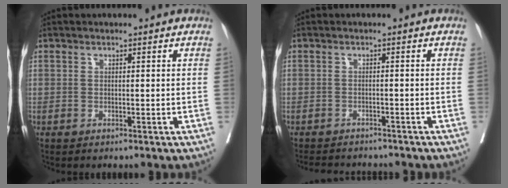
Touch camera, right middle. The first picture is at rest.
{"total": 7.4, "force": [-7.0, 1.6, 1.8], "torque": [-0.026, -0.004, -0.093]}